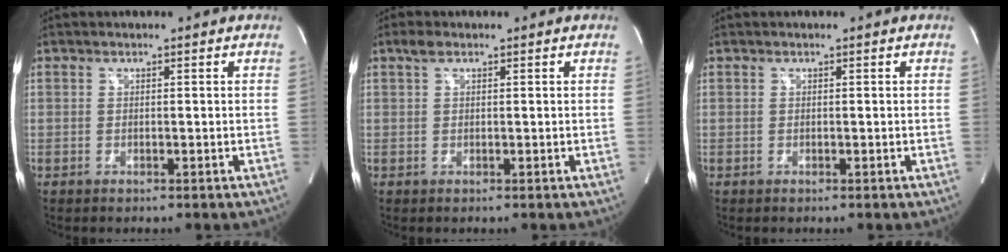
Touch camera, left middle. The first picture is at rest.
{"total": 1.5, "force": [1.0, 0.6, 0.9], "torque": [-0.022, 0.014, 0.019]}
{"total": 0.0}